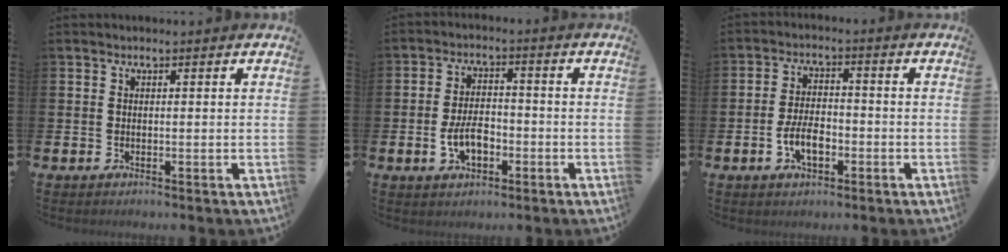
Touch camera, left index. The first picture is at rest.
{"total": 4.9, "force": [-1.6, 2.8, 3.7], "torque": [-0.064, 0.009, -0.029]}
{"total": 4.8, "force": [-1.6, 2.6, 3.7], "torque": [-0.071, 0.006, -0.031]}